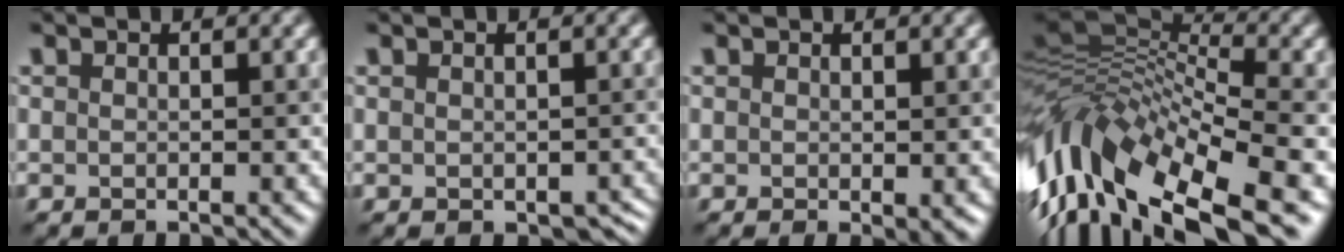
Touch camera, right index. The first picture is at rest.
{"total": 2.2, "force": [-1.1, 1.3, 1.4], "torque": [-0.014, -0.012, 0.005]}
{"total": 1.2, "force": [-0.2, 0.0, 1.2], "torque": [-0.013, -0.001, 0.008]}
{"total": 13.1, "force": [-4.7, 5.6, 10.8], "torque": [-0.219, 0.024, -0.085]}